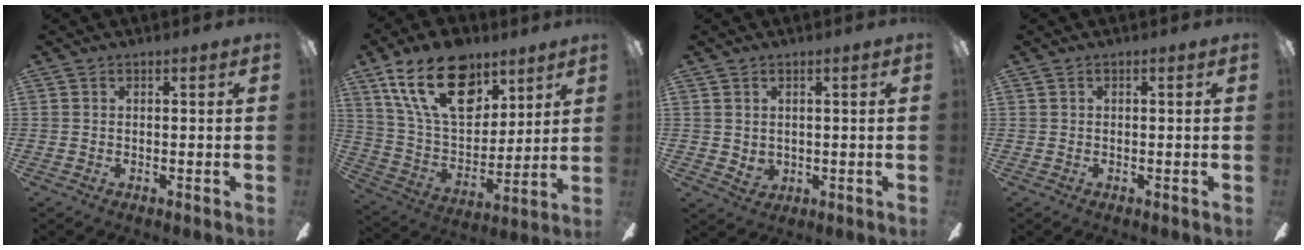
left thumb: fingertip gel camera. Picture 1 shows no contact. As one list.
[{"total": 22.4, "force": [12.4, 13.0, 13.3], "torque": [-0.241, -0.052, 0.221]}, {"total": 2.6, "force": [1.4, 2.1, 0.5], "torque": [-0.006, -0.005, 0.027]}, {"total": 0.0}]